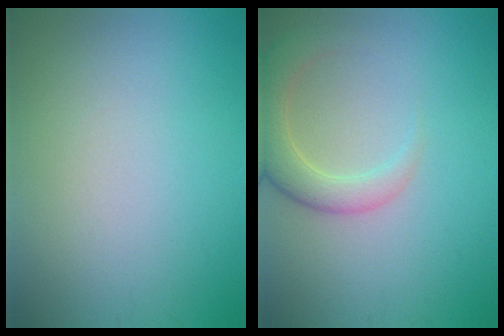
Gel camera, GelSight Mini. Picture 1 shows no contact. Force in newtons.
{"total": 4.1, "press": 4.0, "slide": 0.6}